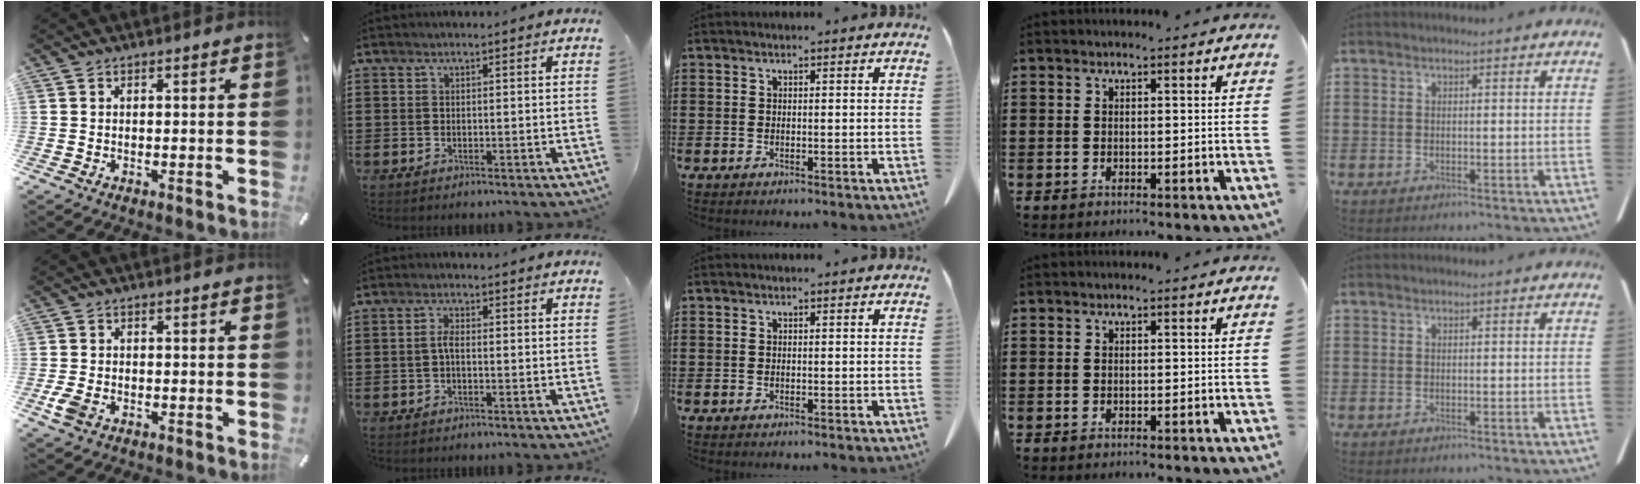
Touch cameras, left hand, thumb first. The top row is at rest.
{"thumb": {"total": 3.8, "force": [-1.4, 2.6, 2.4], "torque": [-0.068, -0.004, -0.030]}, "index": {"total": 2.1, "force": [-0.3, 0.7, 2.0], "torque": [-0.045, 0.000, -0.009]}}